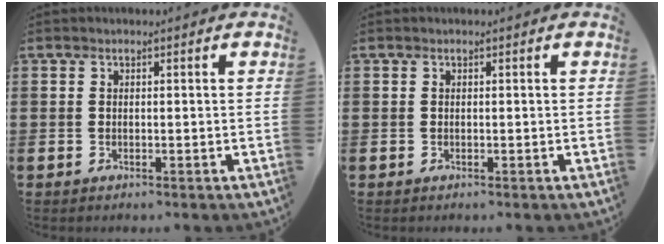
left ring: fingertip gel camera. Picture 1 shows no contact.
{"total": 0.0}